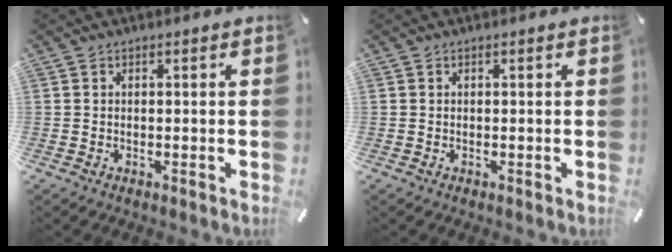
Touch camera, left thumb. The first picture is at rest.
{"total": 0.0}